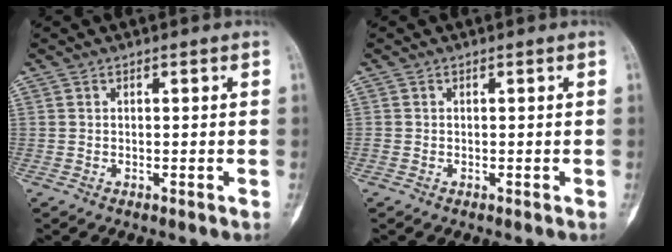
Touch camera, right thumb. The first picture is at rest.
{"total": 0.0}